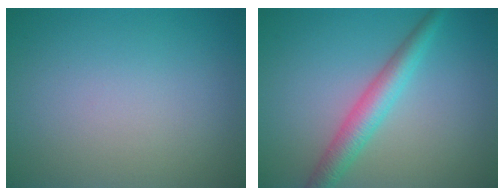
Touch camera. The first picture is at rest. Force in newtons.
{"total": 3.6, "press": 3.6, "slide": 0.1}